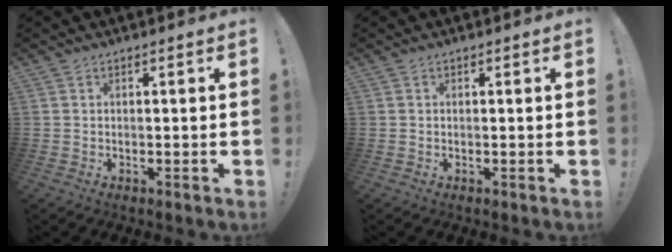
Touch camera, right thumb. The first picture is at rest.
{"total": 0.0}